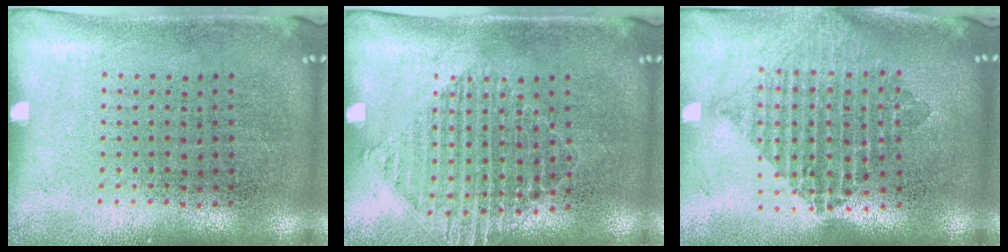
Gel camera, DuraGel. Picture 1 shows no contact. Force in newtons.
{"total": 1.1, "press": 1.1, "slide": 0.1}
{"total": 2.1, "press": 1.7, "slide": 1.2}